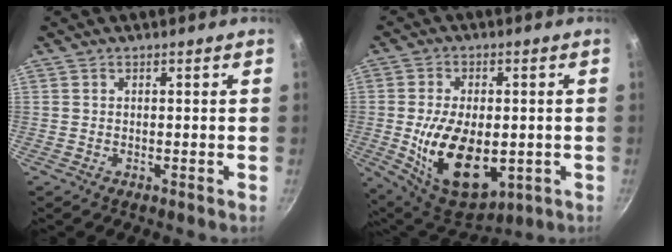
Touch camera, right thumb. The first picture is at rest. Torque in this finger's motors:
{"motor_torque": [-0.20, 1.55, 0.77, 0.42, 0.21]}